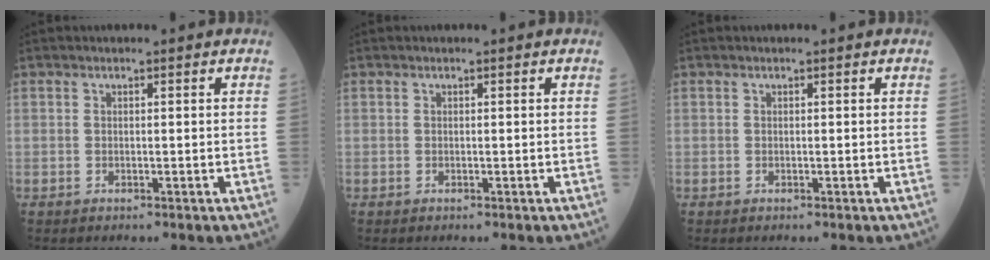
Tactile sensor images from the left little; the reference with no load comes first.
{"total": 0.0}
{"total": 0.0}